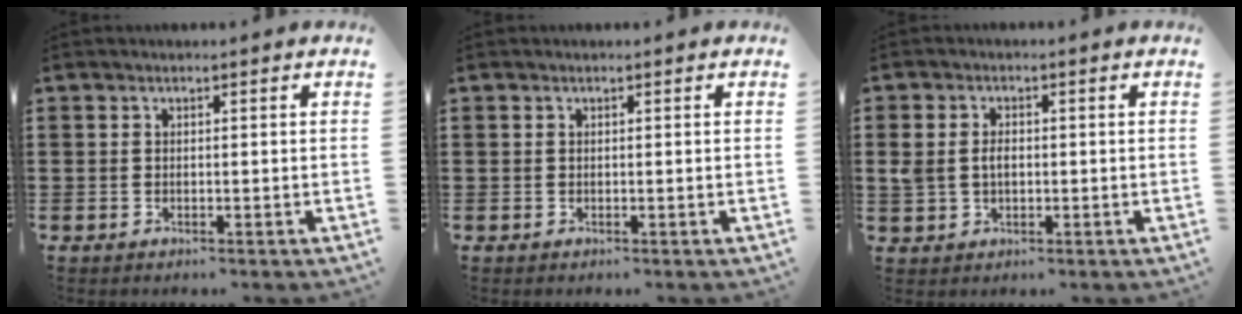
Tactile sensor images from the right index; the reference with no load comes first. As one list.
[{"total": 0.0}, {"total": 2.7, "force": [0.1, 2.0, 1.9], "torque": [-0.047, 0.006, -0.002]}]